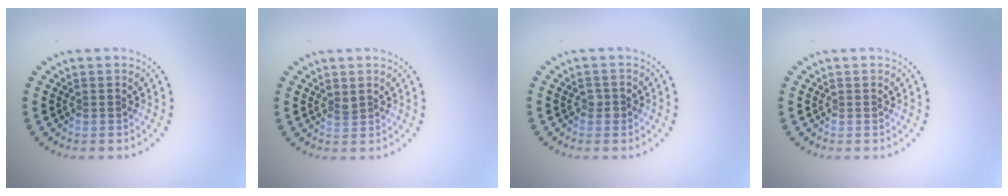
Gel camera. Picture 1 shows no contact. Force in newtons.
{"total": 0.8, "press": 0.6, "slide": 0.5}
{"total": 1.0, "press": 0.9, "slide": 0.1}
{"total": 0.0}